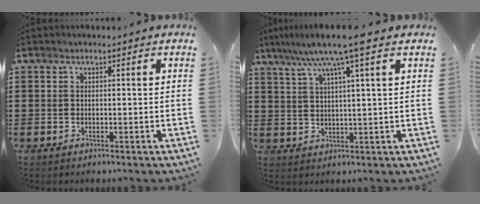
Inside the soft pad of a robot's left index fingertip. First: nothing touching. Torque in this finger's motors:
{"motor_torque": [1.27, -0.14, 0.95, 0.21]}